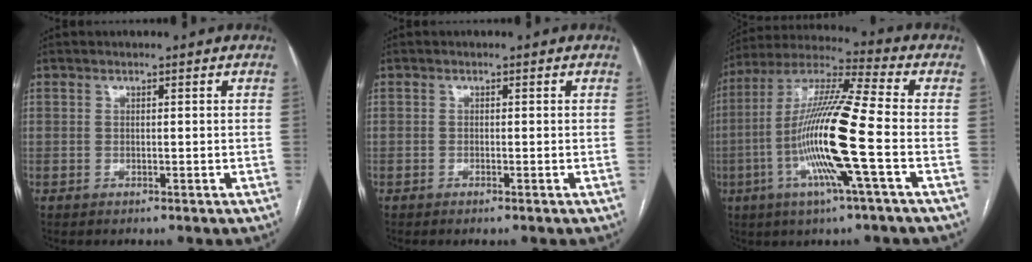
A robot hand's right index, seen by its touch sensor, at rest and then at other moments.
{"total": 0.6, "force": [-0.5, -0.1, 0.3], "torque": [-0.007, -0.002, -0.008]}
{"total": 16.5, "force": [-4.0, -0.6, 16.0], "torque": [-0.317, -0.006, -0.088]}